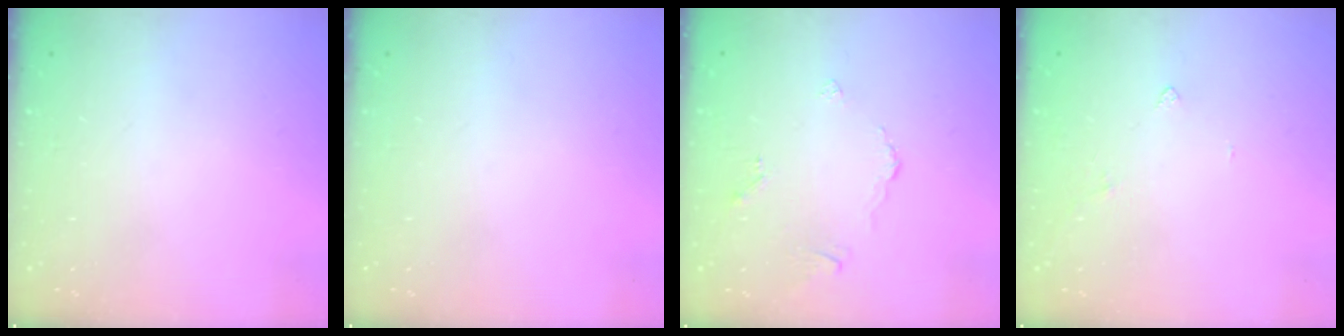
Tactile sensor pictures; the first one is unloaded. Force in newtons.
{"total": 0.0}
{"total": 2.4, "press": 2.4, "slide": 0.5}
{"total": 2.6, "press": 2.6, "slide": 0.5}